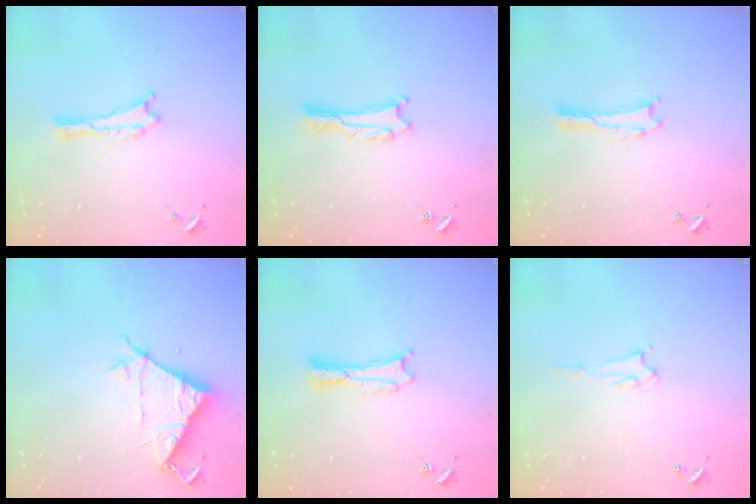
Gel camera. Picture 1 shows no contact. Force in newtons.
{"total": 1.3, "press": 1.3, "slide": 0.0}
{"total": 0.0}
{"total": 8.3, "press": 8.3, "slide": 0.6}
{"total": 0.6, "press": 0.6, "slide": 0.2}
{"total": 2.2, "press": 2.2, "slide": 0.4}